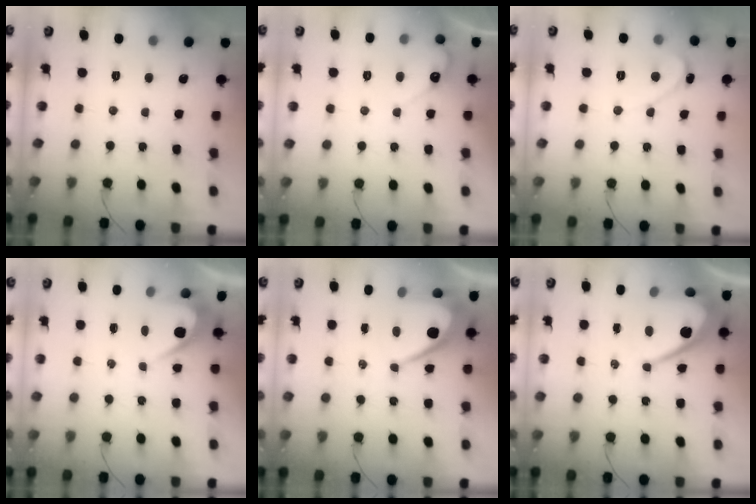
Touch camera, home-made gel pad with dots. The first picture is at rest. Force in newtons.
{"total": 4.9, "press": 4.9, "slide": 0.3}
{"total": 1.7, "press": 1.7, "slide": 0.2}
{"total": 4.1, "press": 4.1, "slide": 0.2}
{"total": 9.4, "press": 9.4, "slide": 0.5}
{"total": 13.1, "press": 13.0, "slide": 1.0}